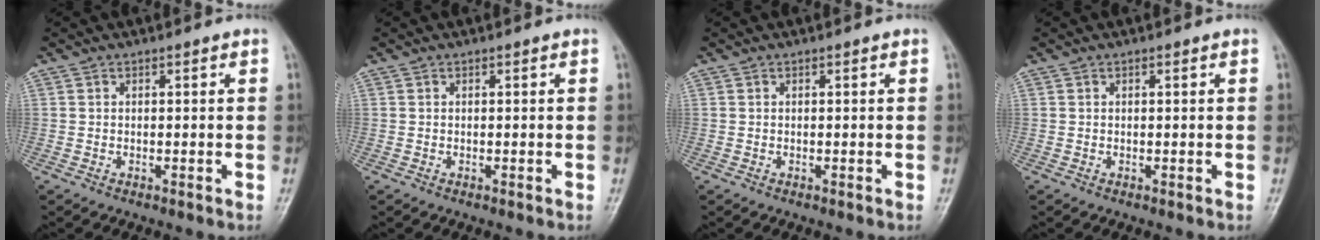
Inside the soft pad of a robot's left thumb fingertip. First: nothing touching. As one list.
[{"total": 0.0}, {"total": 0.0}, {"total": 0.0}]